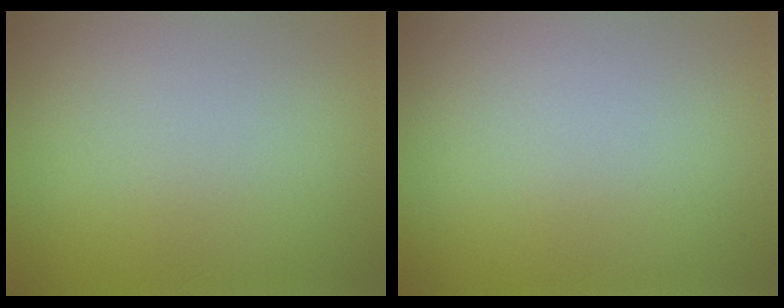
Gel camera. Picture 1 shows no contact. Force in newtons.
{"total": 0.0}